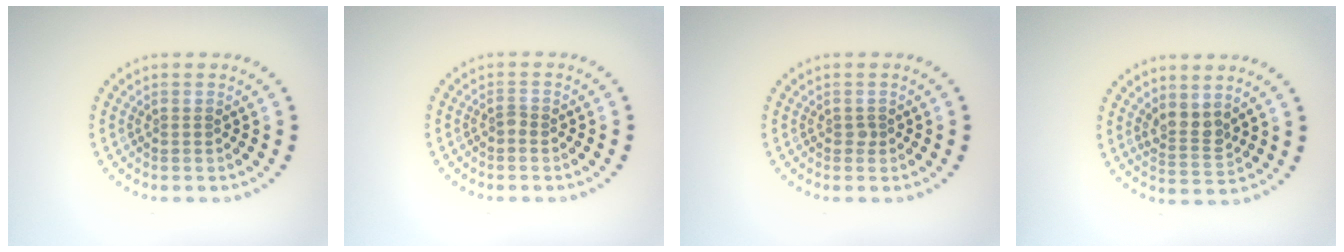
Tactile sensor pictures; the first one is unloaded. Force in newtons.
{"total": 0.8, "press": 0.6, "slide": 0.5}
{"total": 0.6, "press": 0.4, "slide": 0.4}
{"total": 2.3, "press": 1.9, "slide": 1.3}